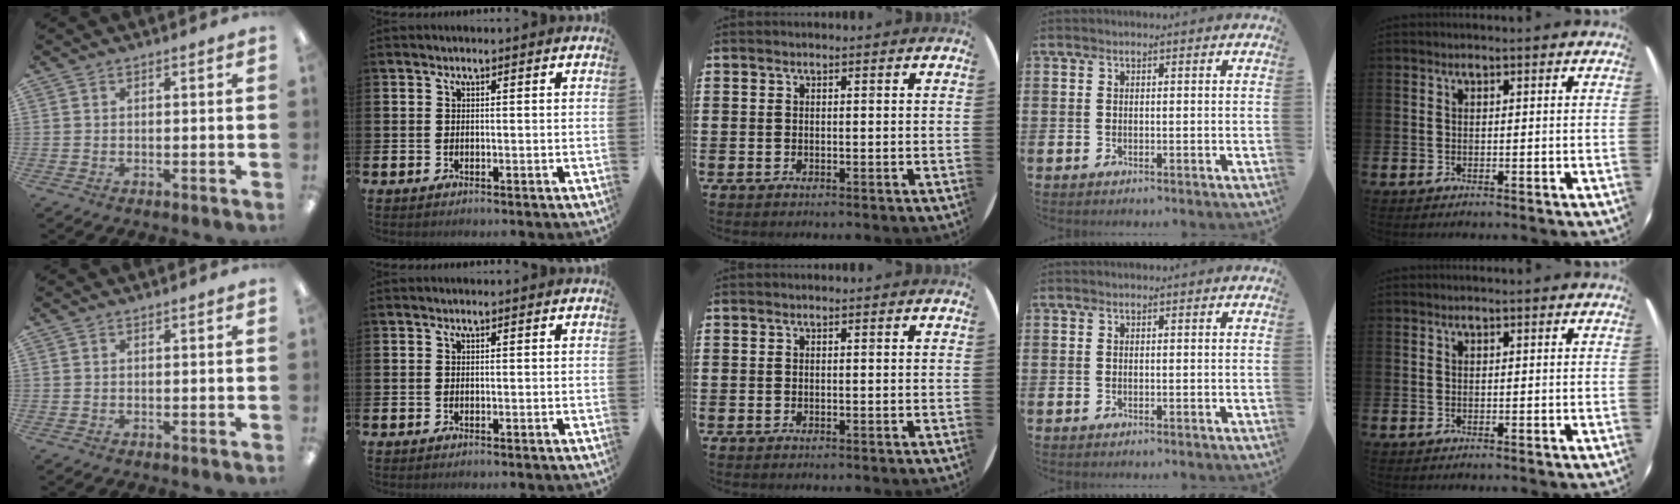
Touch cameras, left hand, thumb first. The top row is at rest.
{}